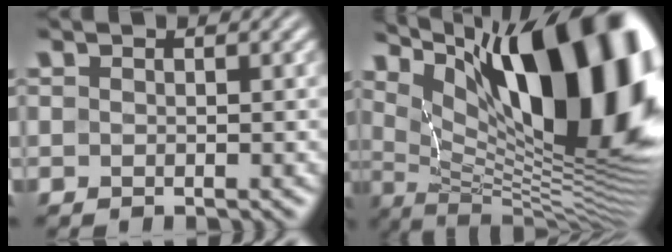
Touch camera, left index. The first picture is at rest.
{"total": 18.5, "force": [7.4, 7.1, 15.4], "torque": [-0.207, 0.038, 0.123]}